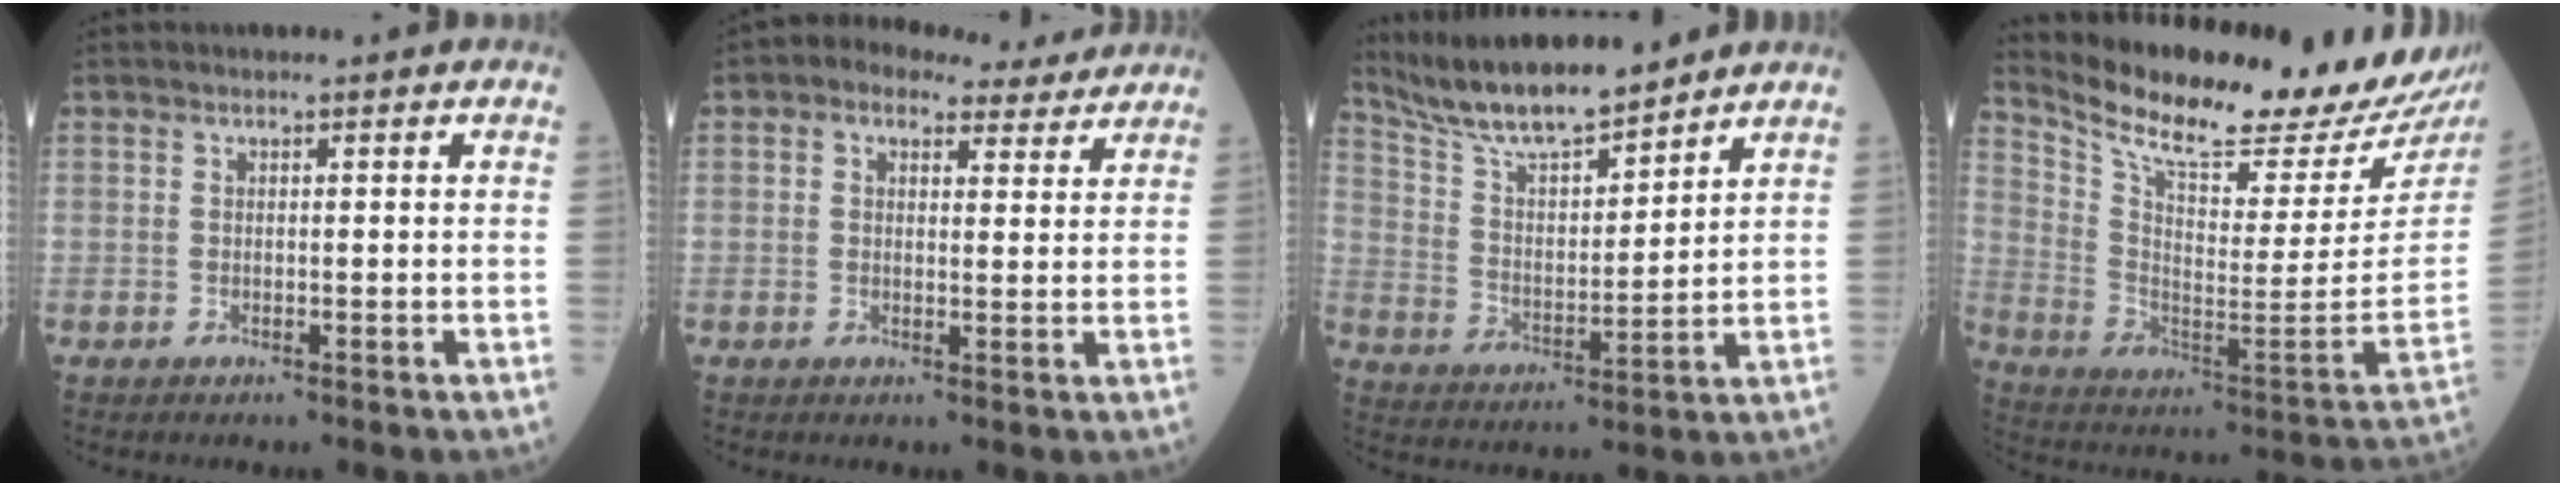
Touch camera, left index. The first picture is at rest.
{"total": 7.0, "force": [5.5, 3.4, 2.6], "torque": [-0.037, 0.027, 0.070]}
{"total": 13.7, "force": [12.5, 1.5, 5.6], "torque": [-0.110, 0.008, 0.231]}
{"total": 25.2, "force": [22.5, 1.9, 11.1], "torque": [-0.205, -0.086, 0.330]}